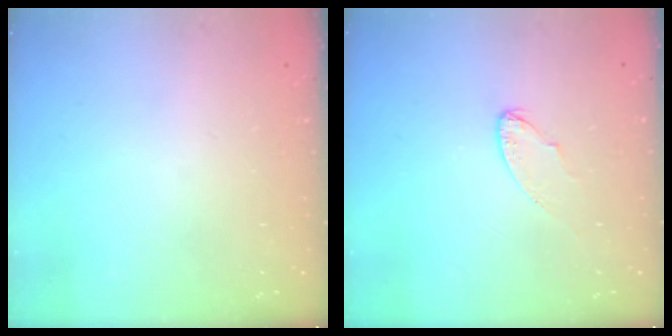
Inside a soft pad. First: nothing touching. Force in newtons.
{"total": 4.4, "press": 4.4, "slide": 0.4}